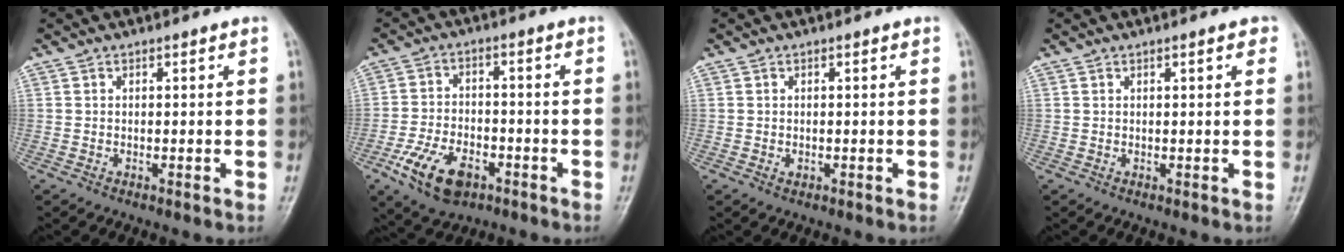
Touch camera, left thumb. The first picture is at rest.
{"total": 10.4, "force": [-5.2, 6.0, 6.7], "torque": [-0.120, 0.016, -0.091]}
{"total": 0.7, "force": [-0.2, 0.5, 0.5], "torque": [-0.006, 0.000, -0.002]}
{"total": 1.4, "force": [0.7, 0.4, 1.1], "torque": [-0.015, 0.001, 0.006]}